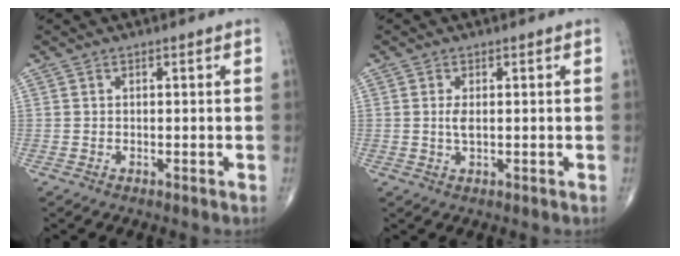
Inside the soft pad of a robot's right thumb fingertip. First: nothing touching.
{"total": 1.9, "force": [0.1, 0.7, 1.8], "torque": [-0.038, -0.002, 0.005]}